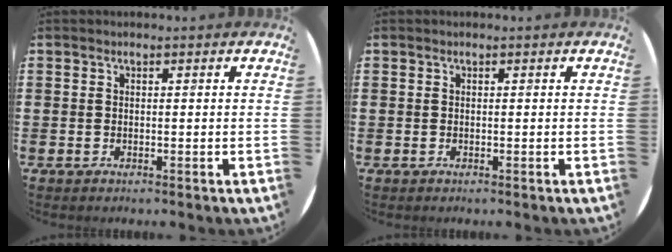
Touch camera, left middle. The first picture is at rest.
{"total": 0.0}